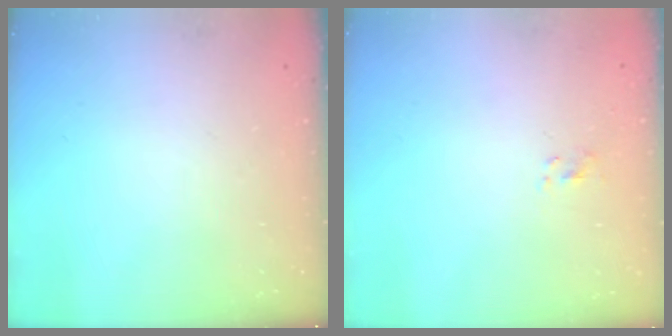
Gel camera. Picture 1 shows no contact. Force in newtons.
{"total": 0.8, "press": 0.5, "slide": 0.6}